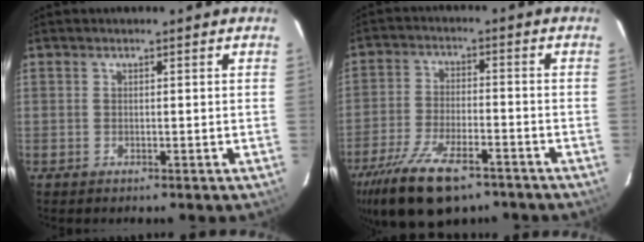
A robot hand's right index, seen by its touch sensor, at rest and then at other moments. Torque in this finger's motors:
{"motor_torque": [1.83, -0.31, 0.65, 0.18]}